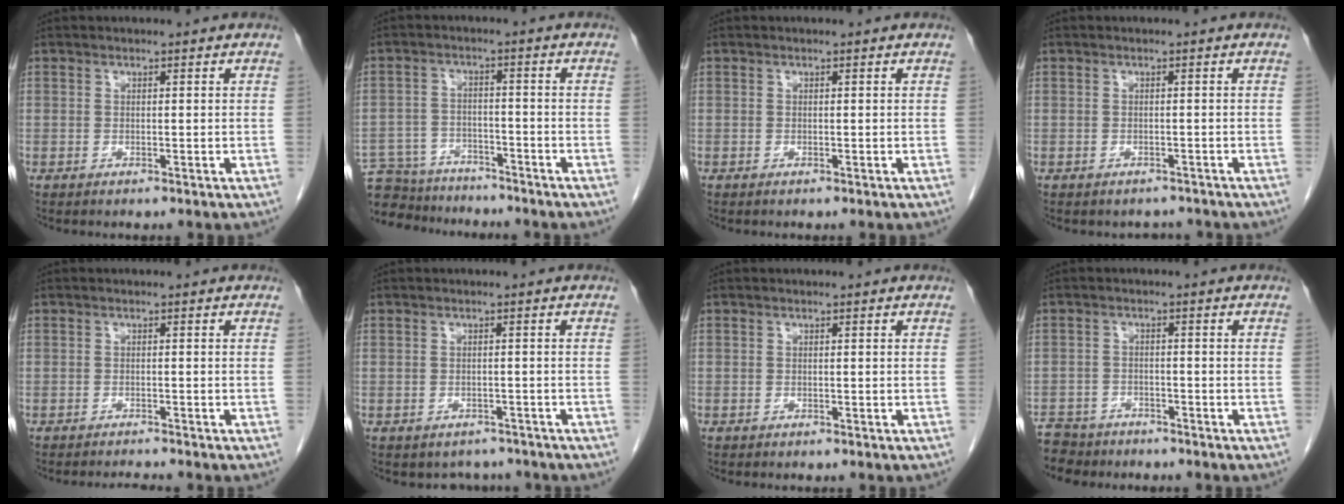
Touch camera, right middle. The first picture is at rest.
{"total": 11.9, "force": [-11.0, 4.2, 2.3], "torque": [-0.050, 0.010, -0.165]}
{"total": 0.0}
{"total": 1.9, "force": [-1.7, 0.9, -0.1], "torque": [0.000, 0.001, -0.025]}
{"total": 1.7, "force": [-1.6, -0.5, 0.0], "torque": [-0.003, -0.010, -0.025]}
{"total": 3.5, "force": [-3.0, 1.8, -0.1], "torque": [0.004, 0.009, -0.039]}
{"total": 0.0}
{"total": 6.0, "force": [-5.3, 2.9, 0.2], "torque": [-0.007, -0.006, -0.090]}